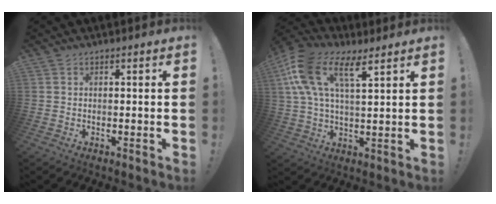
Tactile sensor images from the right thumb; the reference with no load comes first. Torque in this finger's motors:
{"motor_torque": [-0.65, 1.38, 0.85, 1.02, 0.58]}